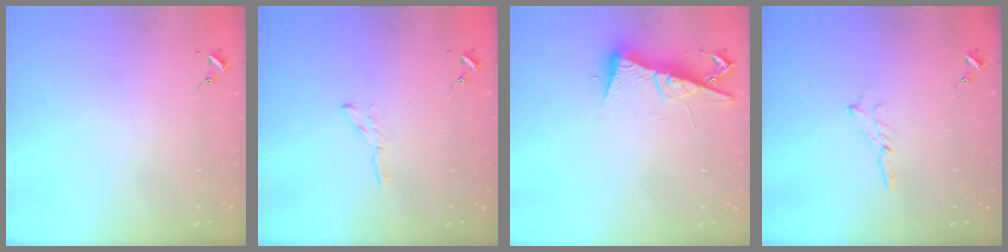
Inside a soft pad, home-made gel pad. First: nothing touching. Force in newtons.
{"total": 2.4, "press": 2.4, "slide": 0.2}
{"total": 9.5, "press": 9.5, "slide": 1.2}
{"total": 2.1, "press": 2.1, "slide": 0.2}